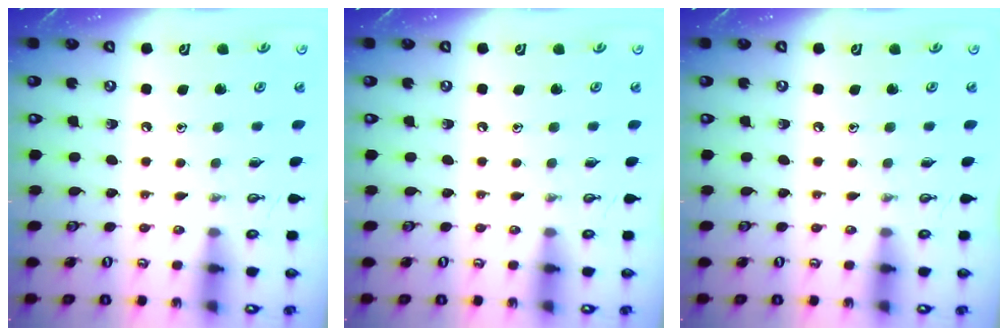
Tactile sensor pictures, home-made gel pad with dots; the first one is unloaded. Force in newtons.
{"total": 0.0}
{"total": 0.0}